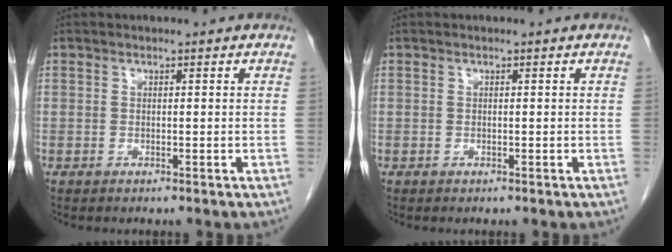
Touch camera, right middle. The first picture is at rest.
{"total": 0.0}